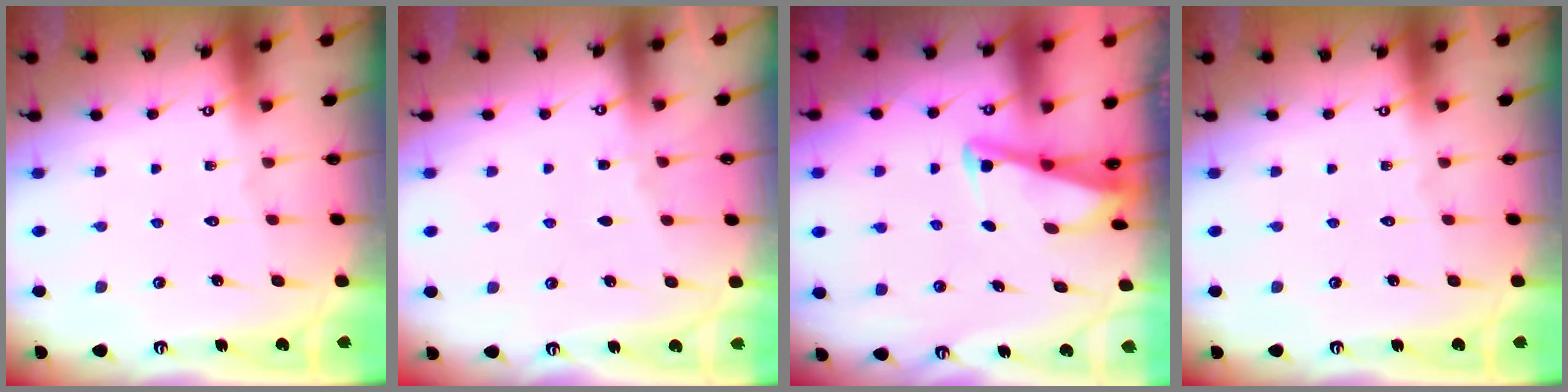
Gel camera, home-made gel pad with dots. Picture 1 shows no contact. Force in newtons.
{"total": 2.9, "press": 2.9, "slide": 0.5}
{"total": 2.7, "press": 2.7, "slide": 0.4}
{"total": 0.0}